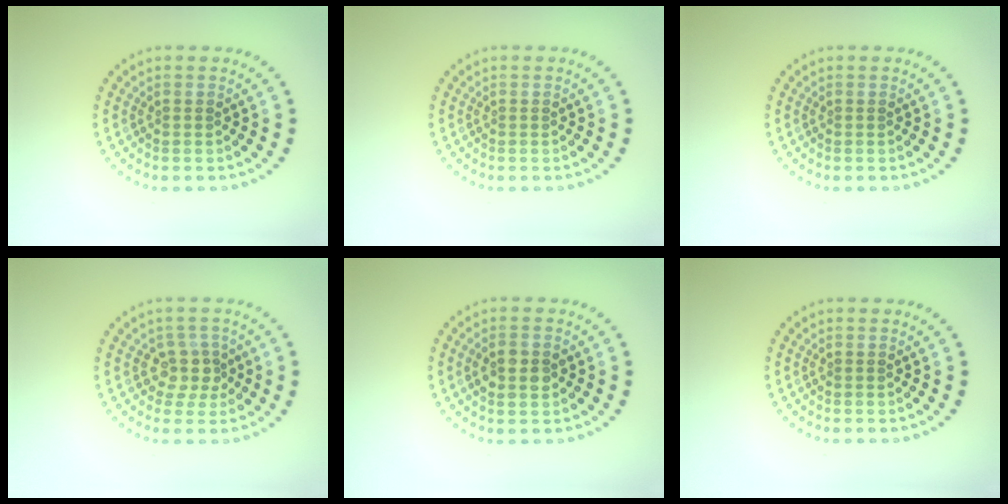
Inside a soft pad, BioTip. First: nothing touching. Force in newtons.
{"total": 0.0}
{"total": 0.0}
{"total": 2.5, "press": 2.0, "slide": 1.4}
{"total": 2.2, "press": 2.2, "slide": 0.1}
{"total": 0.0}